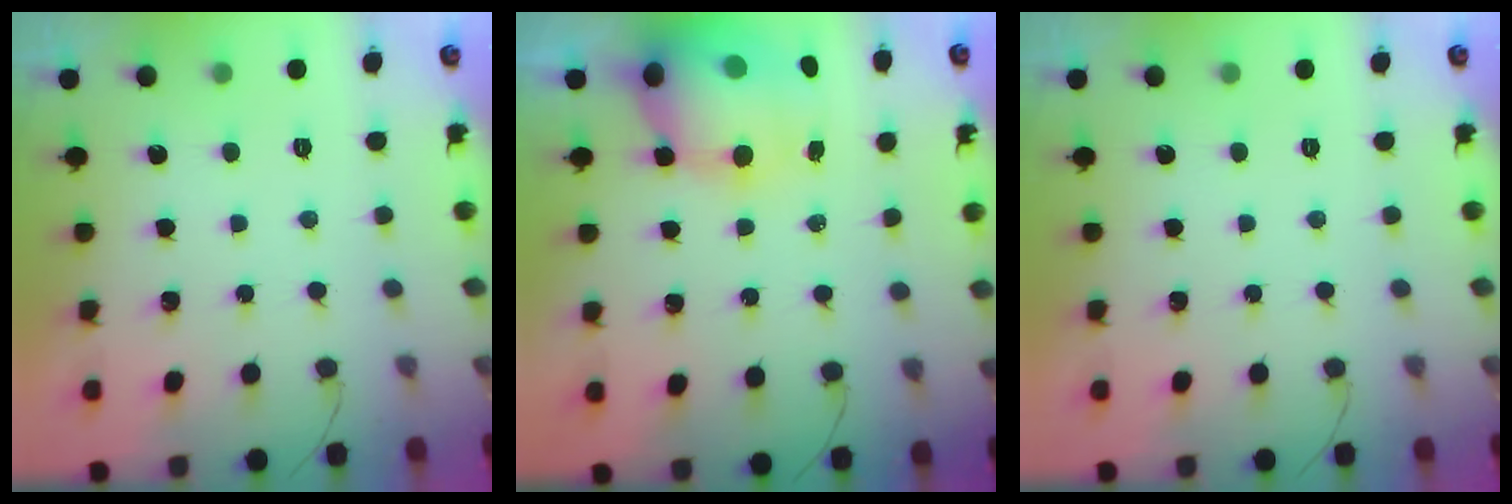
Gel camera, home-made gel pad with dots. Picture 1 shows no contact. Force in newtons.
{"total": 15.3, "press": 14.8, "slide": 3.9}
{"total": 0.0}